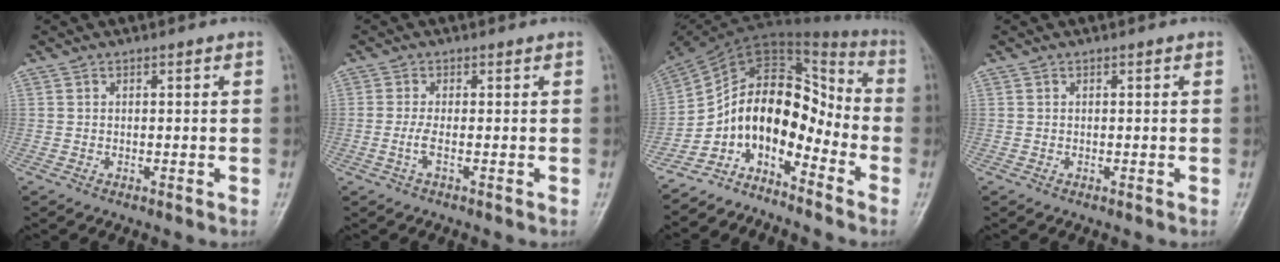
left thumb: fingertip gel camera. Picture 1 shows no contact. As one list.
[{"total": 2.2, "force": [-0.7, 0.2, 2.1], "torque": [-0.056, -0.001, -0.015]}, {"total": 13.9, "force": [-7.7, 7.6, 8.8], "torque": [-0.124, 0.109, -0.153]}, {"total": 0.0}]